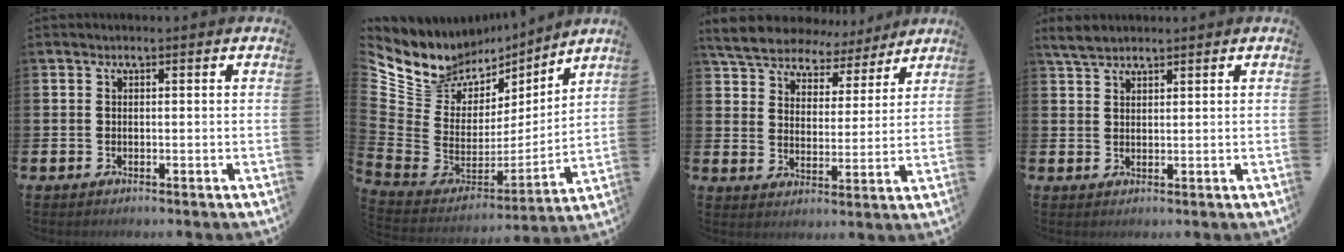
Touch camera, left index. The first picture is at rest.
{"total": 7.4, "force": [5.8, 4.5, -0.2], "torque": [-0.051, -0.053, 0.105]}
{"total": 7.0, "force": [6.5, 2.4, 1.1], "torque": [-0.049, -0.044, 0.111]}
{"total": 3.3, "force": [3.0, 0.9, 1.0], "torque": [-0.021, -0.004, 0.055]}